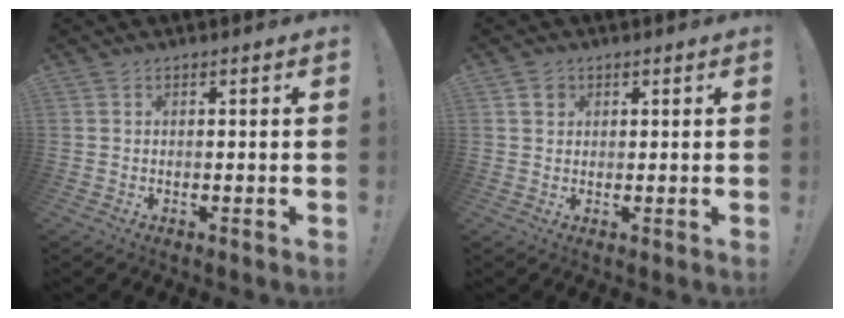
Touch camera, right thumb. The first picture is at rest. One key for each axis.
{"total": 2.5, "fx": 1.2, "fy": 2.0, "fz": 0.8, "tx": -0.006, "ty": 0.000, "tz": 0.020}